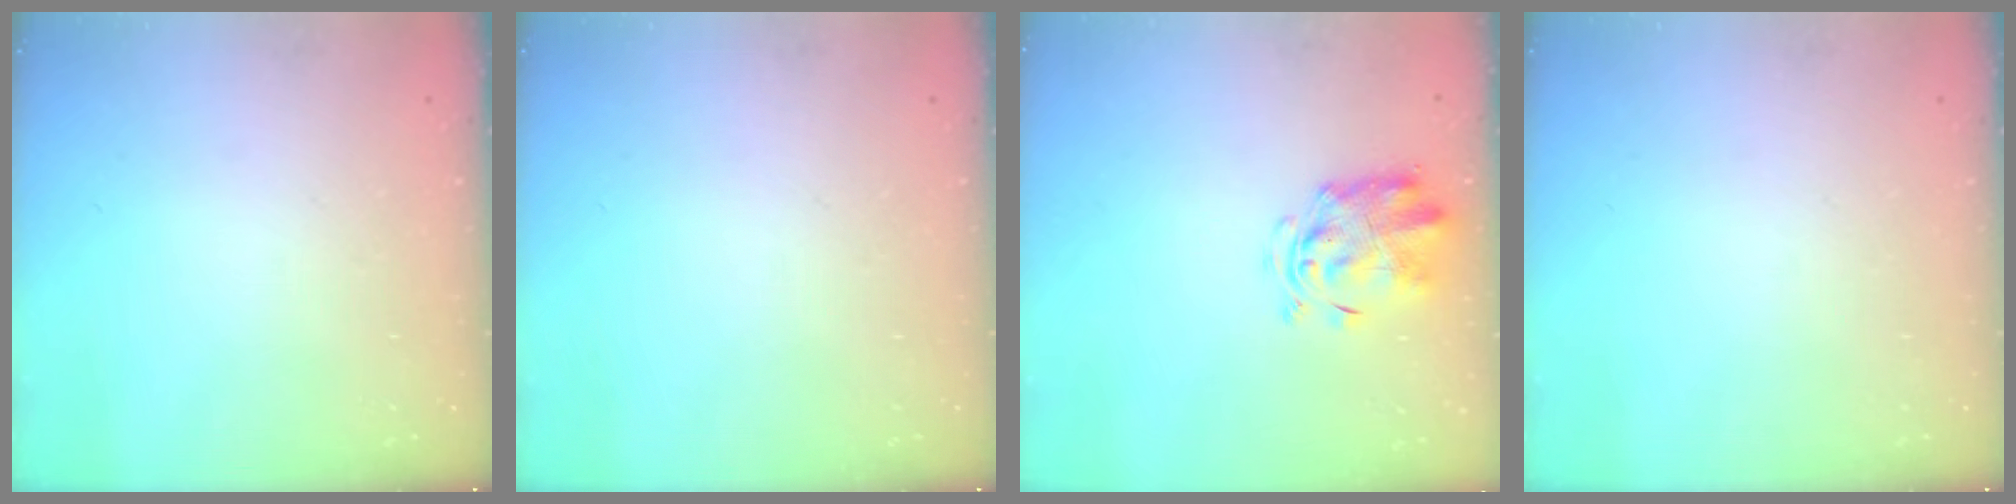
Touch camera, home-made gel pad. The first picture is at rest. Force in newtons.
{"total": 0.0}
{"total": 3.0, "press": 2.9, "slide": 0.6}
{"total": 0.0}